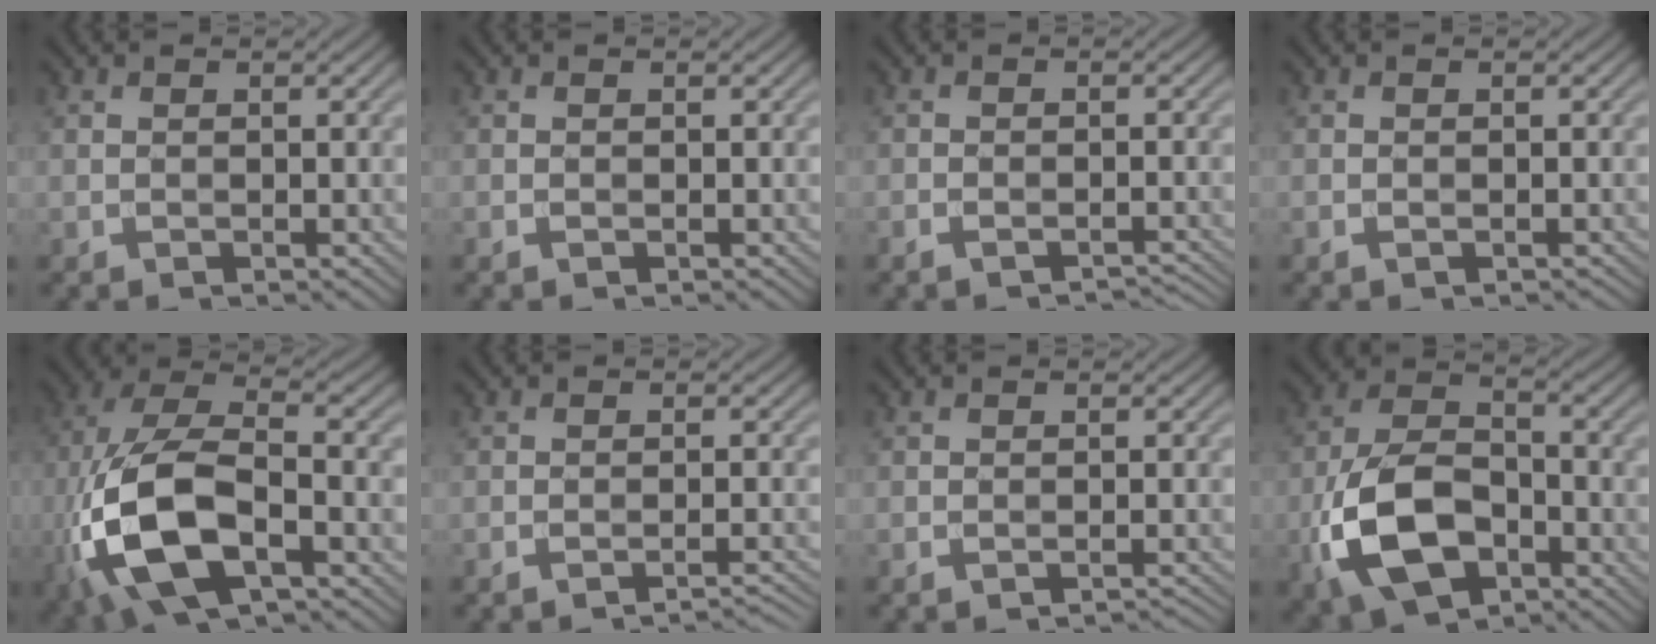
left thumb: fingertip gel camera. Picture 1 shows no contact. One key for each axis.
{"total": 0.0}
{"total": 2.9, "fx": -2.4, "fy": 0.9, "fz": 1.3, "tx": -0.021, "ty": 0.000, "tz": -0.035}
{"total": 0.8, "fx": -0.5, "fy": 0.4, "fz": 0.5, "tx": -0.009, "ty": -0.004, "tz": -0.008}
{"total": 16.0, "fx": -5.3, "fy": 7.7, "fz": 13.1, "tx": -0.314, "ty": -0.020, "tz": -0.104}
{"total": 2.8, "fx": -2.4, "fy": 0.3, "fz": 1.5, "tx": -0.016, "ty": 0.008, "tz": -0.043}
{"total": 1.7, "fx": -1.5, "fy": 0.2, "fz": 0.7, "tx": -0.004, "ty": 0.004, "tz": -0.025}
{"total": 12.6, "fx": -5.2, "fy": 7.3, "fz": 8.9, "tx": -0.206, "ty": -0.008, "tz": -0.112}